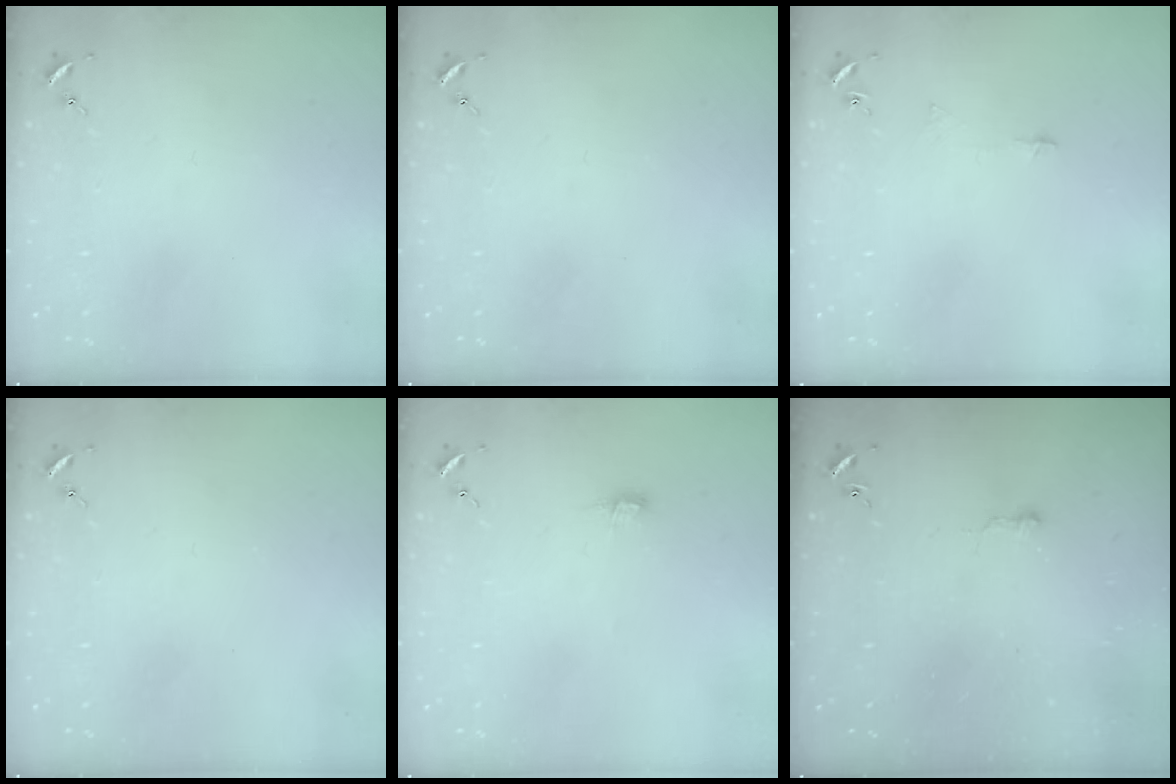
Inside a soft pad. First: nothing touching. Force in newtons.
{"total": 0.0}
{"total": 3.4, "press": 3.4, "slide": 0.3}
{"total": 0.0}
{"total": 4.3, "press": 4.2, "slide": 0.5}
{"total": 6.2, "press": 6.2, "slide": 0.5}